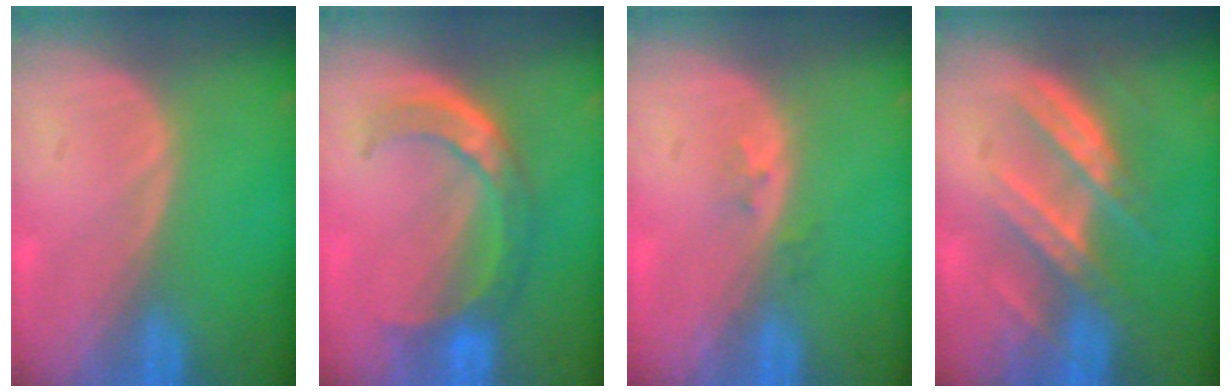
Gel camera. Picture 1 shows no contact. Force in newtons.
{"total": 7.0, "press": 6.3, "slide": 3.1}
{"total": 1.6, "press": 1.2, "slide": 1.0}
{"total": 7.2, "press": 7.0, "slide": 1.7}